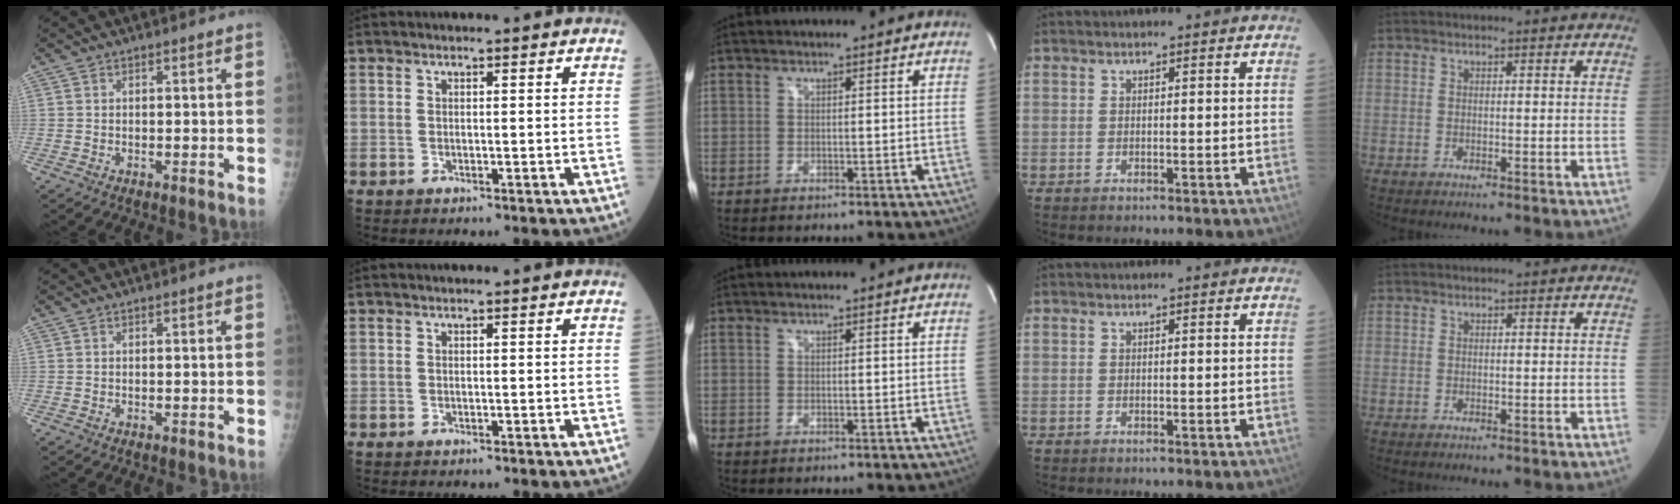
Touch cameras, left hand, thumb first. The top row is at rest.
{}